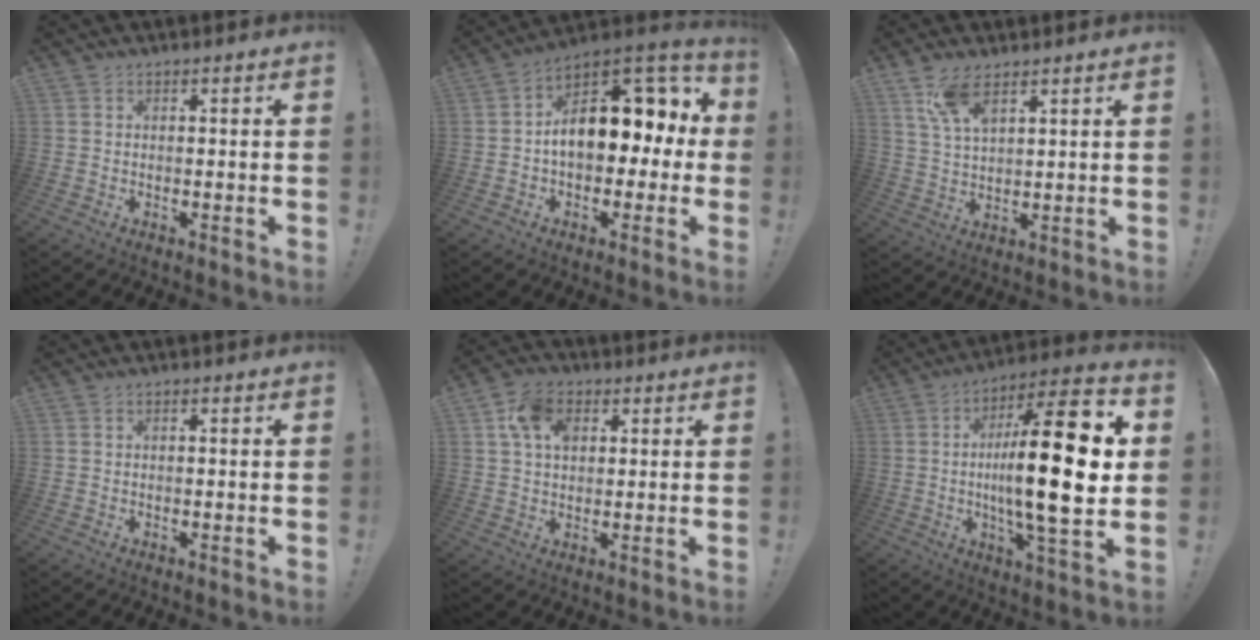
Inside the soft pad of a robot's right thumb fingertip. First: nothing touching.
{"total": 16.8, "force": [1.8, 10.9, 12.7], "torque": [-0.155, -0.002, 0.036]}
{"total": 8.4, "force": [5.5, 3.1, 5.5], "torque": [-0.093, -0.025, 0.102]}
{"total": 0.0}
{"total": 10.1, "force": [3.6, 7.1, 6.1], "torque": [-0.095, 0.003, 0.070]}
{"total": 26.3, "force": [0.7, 6.8, 25.4], "torque": [-0.425, -0.011, -0.002]}